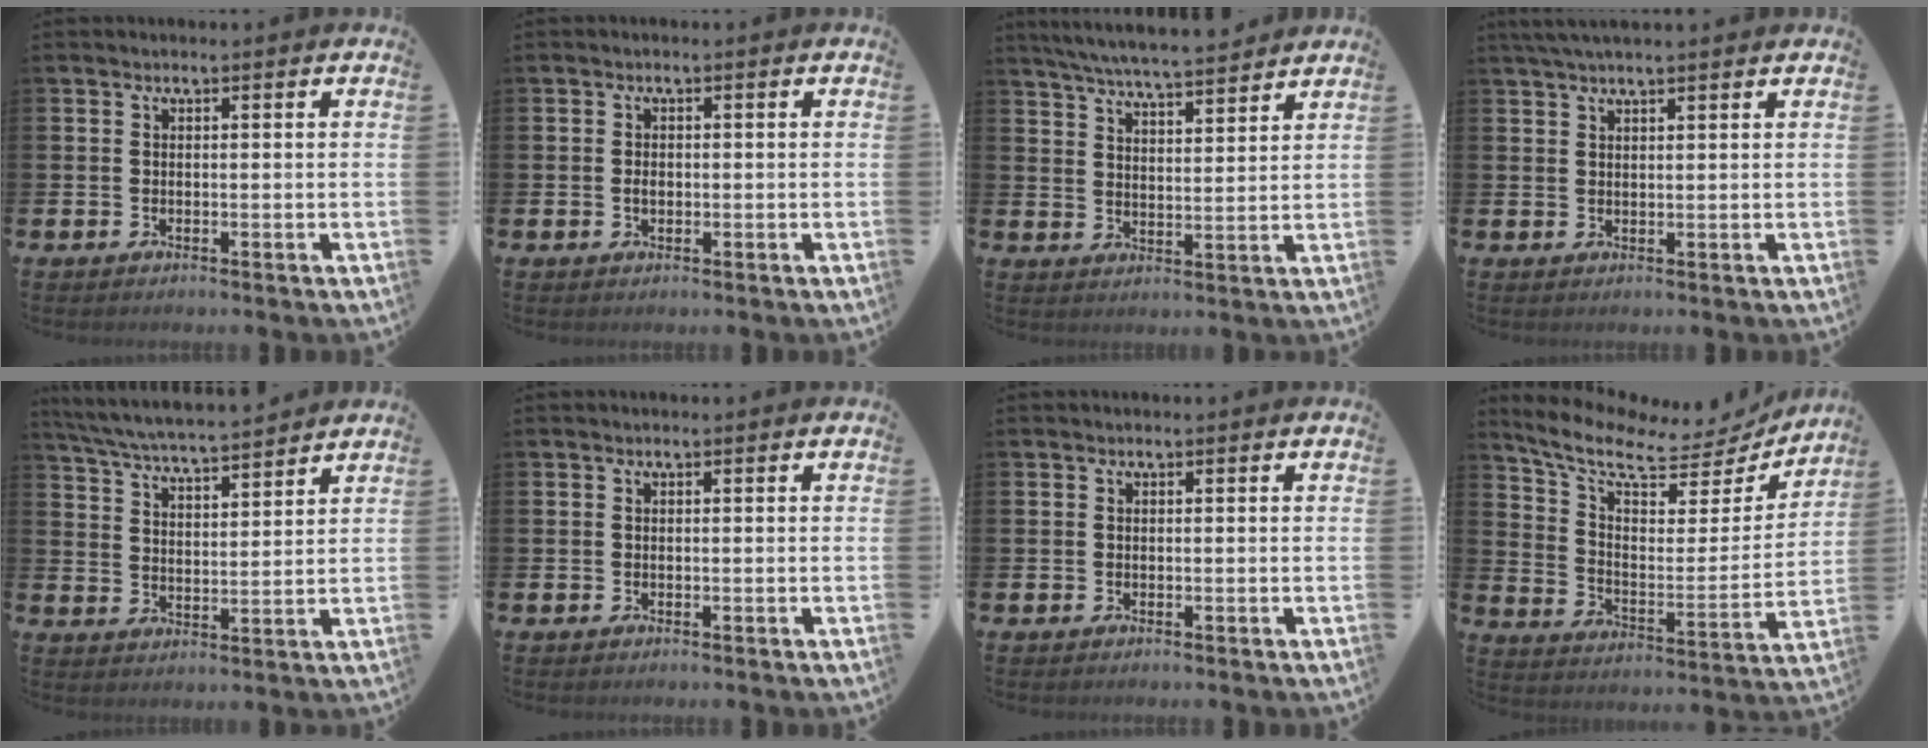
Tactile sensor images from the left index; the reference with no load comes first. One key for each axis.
{"total": 1.3, "fx": -0.2, "fy": 0.9, "fz": 0.9, "tx": -0.007, "ty": 0.001, "tz": -0.007}
{"total": 6.0, "fx": 5.8, "fy": 0.0, "fz": 1.4, "tx": -0.051, "ty": -0.033, "tz": 0.104}
{"total": 2.6, "fx": 2.3, "fy": 0.1, "fz": 1.2, "tx": -0.026, "ty": -0.002, "tz": 0.041}
{"total": 5.9, "fx": 5.8, "fy": 0.0, "fz": 1.3, "tx": -0.052, "ty": -0.041, "tz": 0.101}
{"total": 0.0}
{"total": 0.0}
{"total": 8.5, "fx": 7.0, "fy": 3.1, "fz": 3.7, "tx": -0.105, "ty": -0.050, "tz": 0.114}